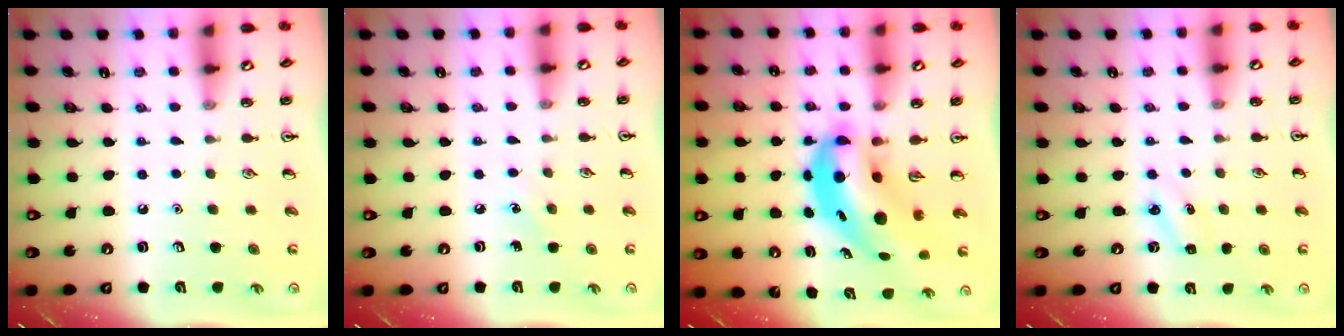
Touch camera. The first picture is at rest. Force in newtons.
{"total": 4.2, "press": 3.9, "slide": 1.5}
{"total": 9.0, "press": 8.7, "slide": 2.3}
{"total": 2.8, "press": 2.6, "slide": 1.0}